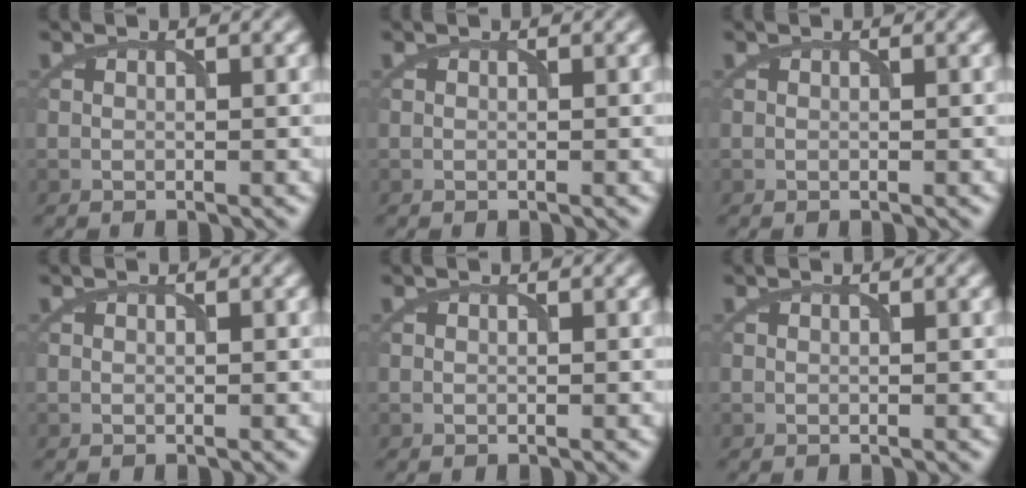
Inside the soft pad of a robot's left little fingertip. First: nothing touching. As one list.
[{"total": 0.0}, {"total": 0.0}, {"total": 0.0}, {"total": 0.0}, {"total": 0.0}]